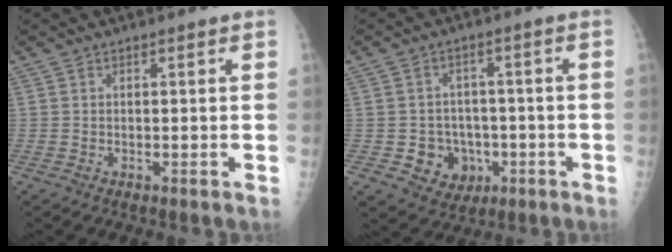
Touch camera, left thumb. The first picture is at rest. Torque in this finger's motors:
{"motor_torque": [-0.09, 0.10, 0.00, 0.01, 0.00]}